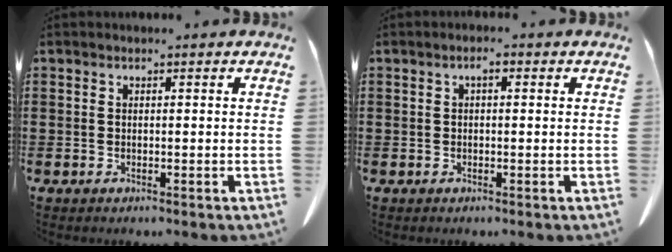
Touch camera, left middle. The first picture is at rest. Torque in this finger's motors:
{"motor_torque": [0.48, -0.38, 0.00, 0.02]}